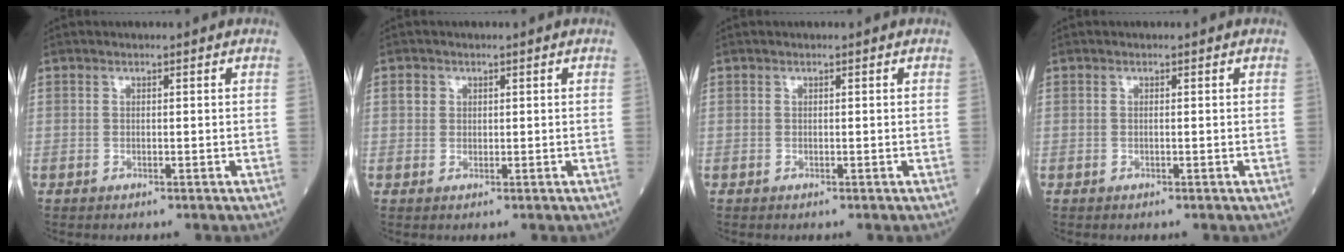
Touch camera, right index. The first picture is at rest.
{"total": 1.4, "force": [0.5, 1.3, 0.3], "torque": [-0.004, 0.005, 0.005]}
{"total": 0.0}
{"total": 0.0}